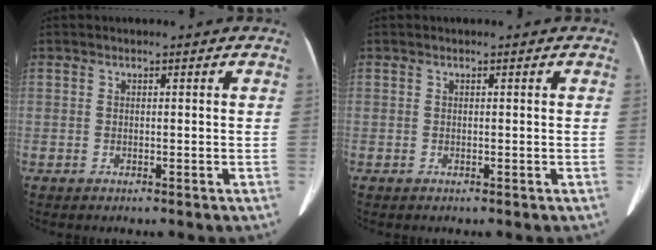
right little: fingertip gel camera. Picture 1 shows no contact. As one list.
[{"total": 0.0}]